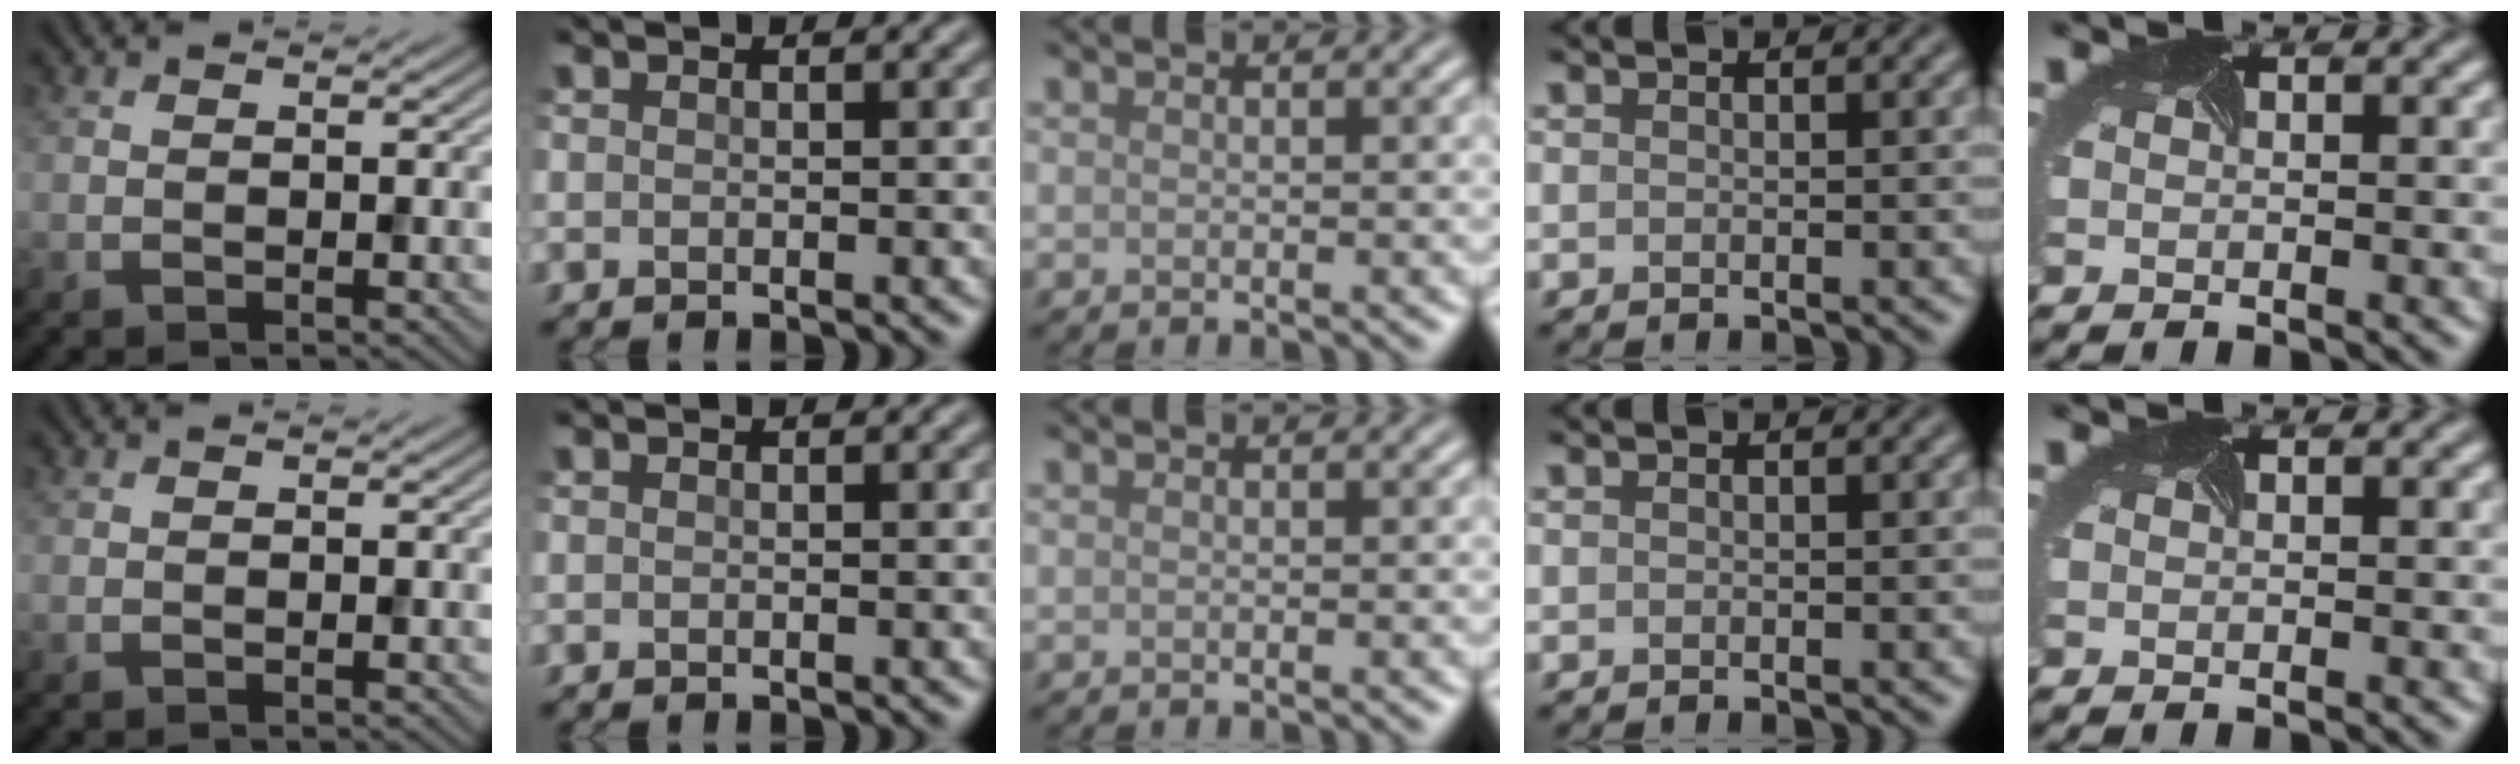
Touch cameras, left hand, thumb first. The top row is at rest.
{}